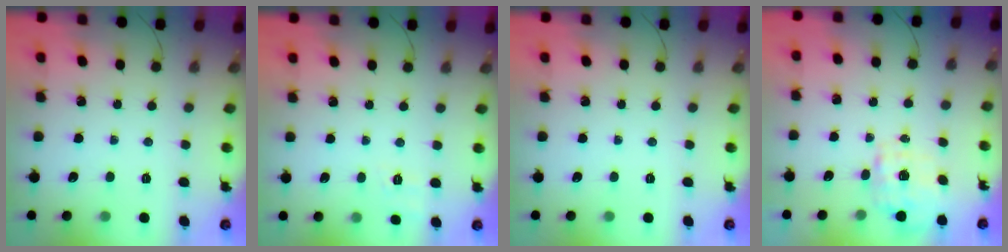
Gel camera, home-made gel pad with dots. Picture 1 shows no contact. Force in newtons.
{"total": 6.3, "press": 6.0, "slide": 1.8}
{"total": 0.0}
{"total": 1.7, "press": 1.6, "slide": 0.6}